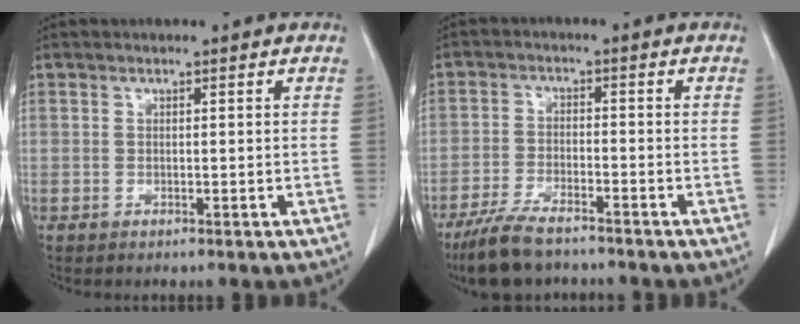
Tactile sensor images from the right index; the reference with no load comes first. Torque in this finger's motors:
{"motor_torque": [0.52, -0.51, 0.27, 0.06]}